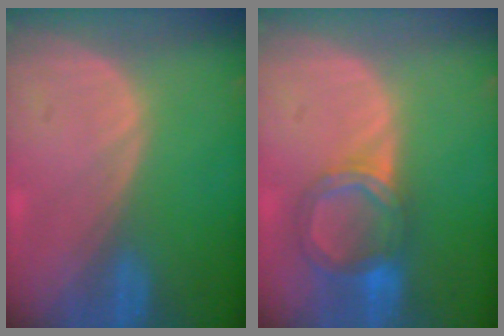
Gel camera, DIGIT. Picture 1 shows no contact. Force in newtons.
{"total": 6.4, "press": 5.7, "slide": 3.0}